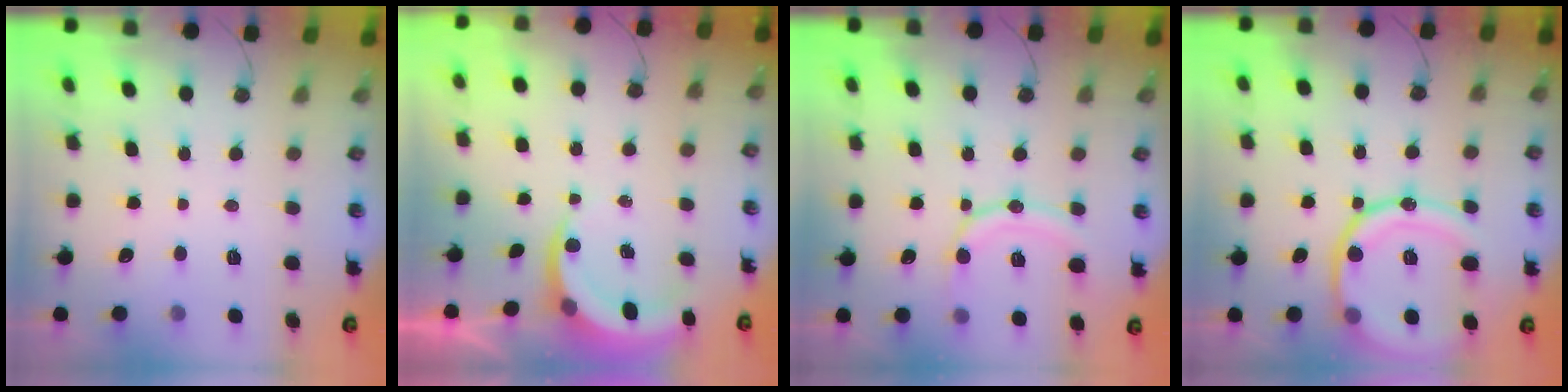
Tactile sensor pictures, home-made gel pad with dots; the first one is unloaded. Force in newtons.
{"total": 5.2, "press": 5.2, "slide": 0.6}
{"total": 12.7, "press": 12.7, "slide": 1.4}
{"total": 19.6, "press": 19.5, "slide": 2.0}